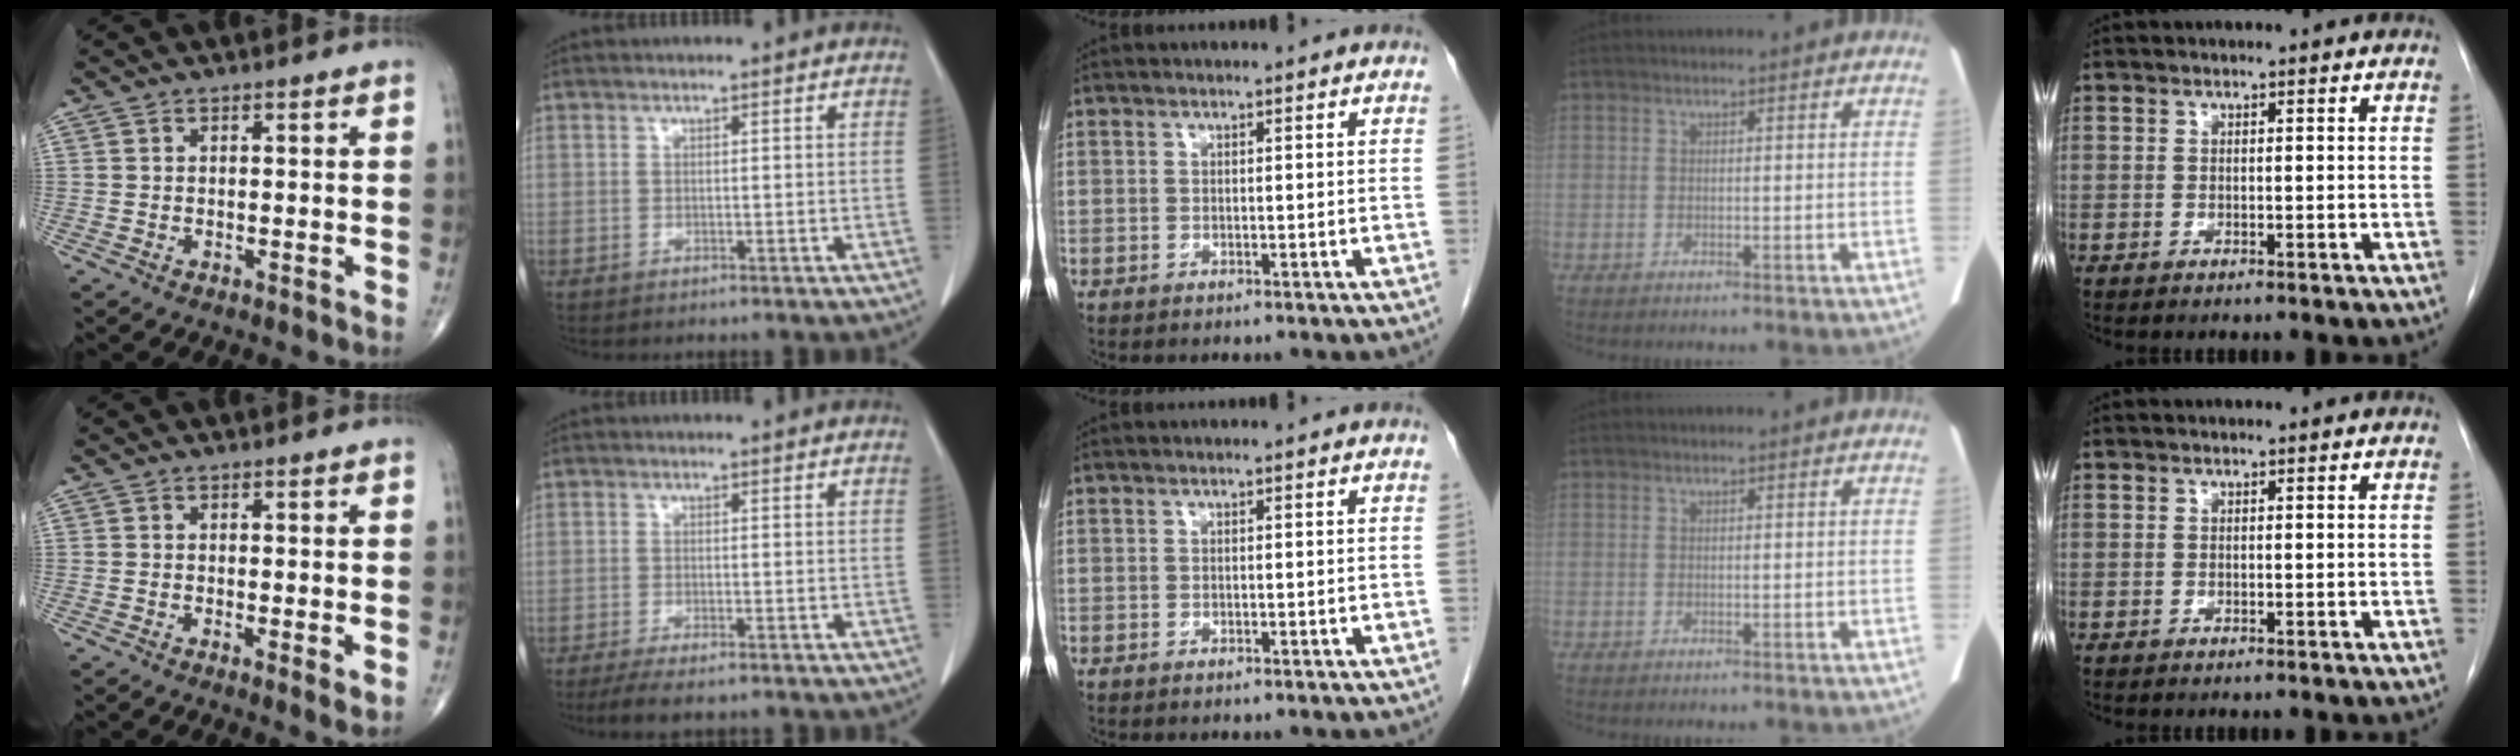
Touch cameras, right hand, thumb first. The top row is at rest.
{"thumb": {"total": 2.3, "force": [-0.3, 0.6, 2.3], "torque": [-0.044, -0.011, -0.010]}, "index": {"total": 5.8, "force": [-4.6, 1.0, 3.3], "torque": [-0.050, -0.012, -0.071]}}